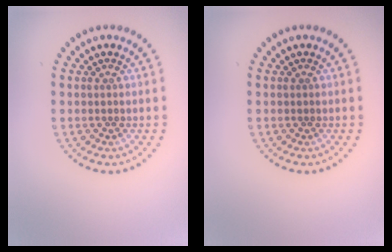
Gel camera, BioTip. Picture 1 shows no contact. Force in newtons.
{"total": 0.0}